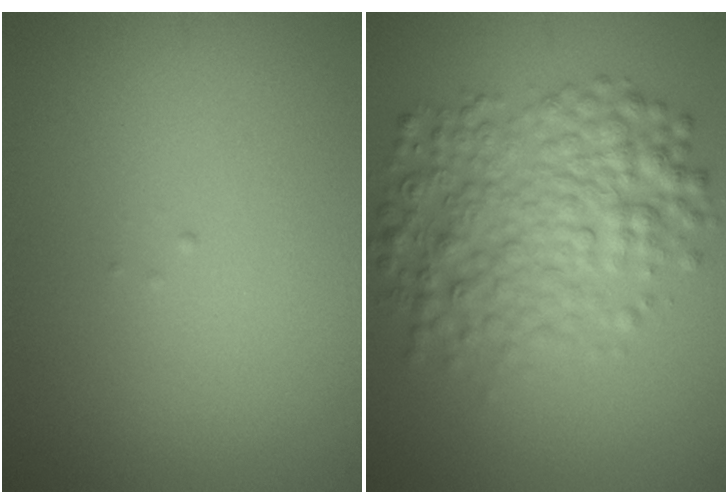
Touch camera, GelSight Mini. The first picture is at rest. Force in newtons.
{"total": 6.5, "press": 6.5, "slide": 0.1}